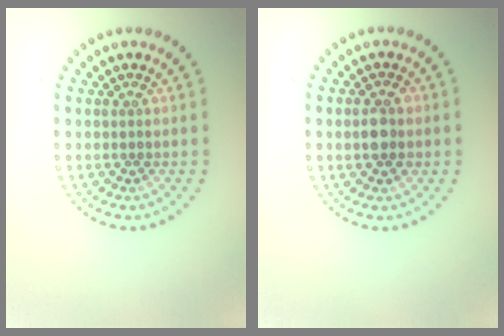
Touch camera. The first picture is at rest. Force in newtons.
{"total": 2.5, "press": 2.5, "slide": 0.2}